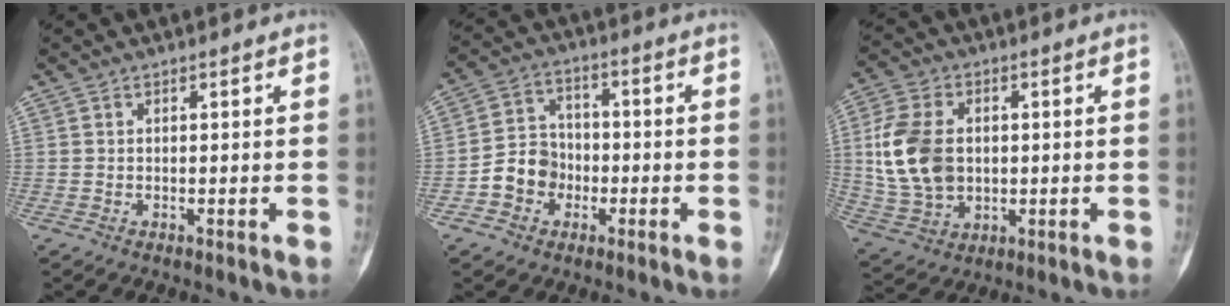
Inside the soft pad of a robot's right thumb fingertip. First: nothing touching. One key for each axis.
{"total": 7.9, "fx": -2.7, "fy": 6.8, "fz": 3.0, "tx": -0.021, "ty": 0.033, "tz": -0.055}
{"total": 13.9, "fx": 1.1, "fy": 9.8, "fz": 9.7, "tx": -0.186, "ty": 0.000, "tz": 0.029}